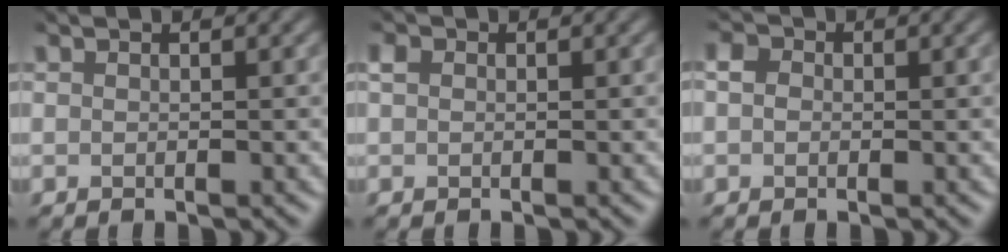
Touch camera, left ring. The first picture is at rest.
{"total": 0.6, "force": [-0.3, 0.4, -0.2], "torque": [-0.005, 0.008, -0.001]}
{"total": 1.2, "force": [-0.8, 0.8, -0.4], "torque": [0.000, 0.006, -0.014]}